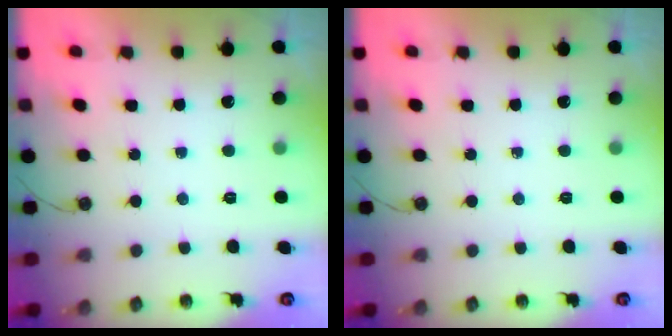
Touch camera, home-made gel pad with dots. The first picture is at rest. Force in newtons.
{"total": 0.0}